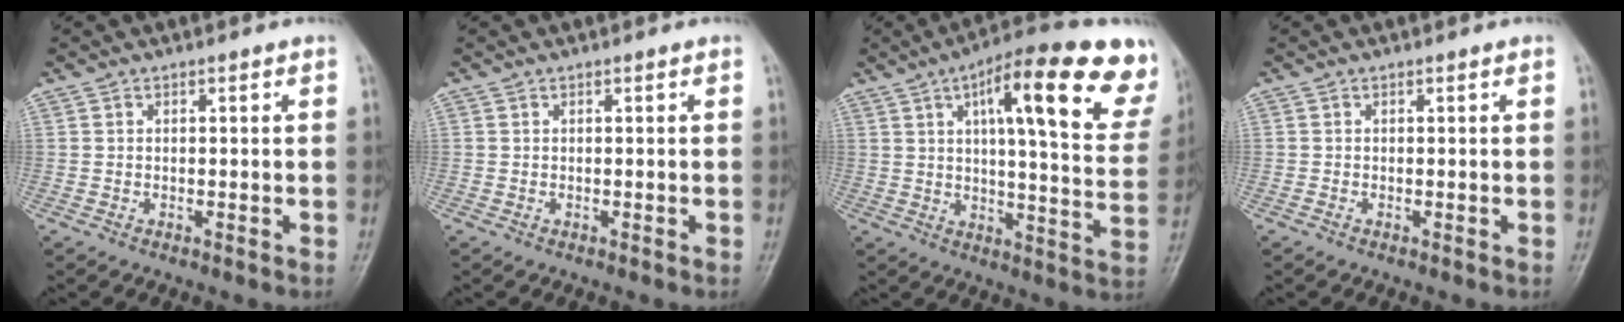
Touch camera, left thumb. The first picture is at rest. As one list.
[{"total": 0.0}, {"total": 24.4, "force": [11.8, 6.8, 20.3], "torque": [-0.254, -0.016, 0.158]}, {"total": 0.0}]